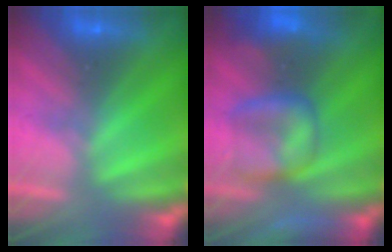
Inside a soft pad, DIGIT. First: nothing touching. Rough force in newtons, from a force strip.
{"total": 7.4}